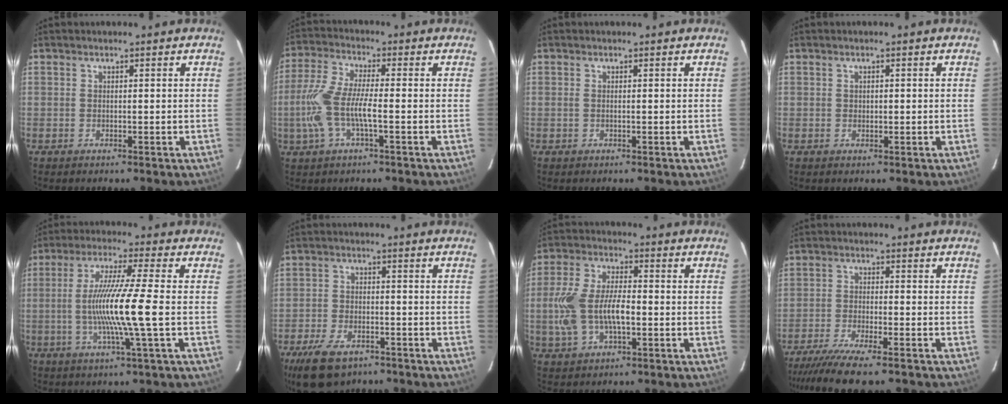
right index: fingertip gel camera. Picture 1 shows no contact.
{"total": 10.4, "force": [-2.2, 2.3, 9.9], "torque": [-0.225, 0.001, -0.043]}
{"total": 0.5, "force": [0.0, -0.1, 0.5], "torque": [-0.013, 0.001, 0.000]}
{"total": 0.8, "force": [0.1, 0.7, 0.4], "torque": [-0.005, 0.003, 0.003]}
{"total": 12.4, "force": [-1.8, -1.4, 12.2], "torque": [-0.229, -0.008, -0.034]}
{"total": 11.1, "force": [-7.4, 5.7, 6.0], "torque": [-0.148, -0.017, -0.129]}
{"total": 12.2, "force": [-1.9, 6.0, 10.5], "torque": [-0.224, 0.005, -0.031]}
{"total": 10.7, "force": [-8.7, 1.3, 6.1], "torque": [-0.144, -0.036, -0.154]}